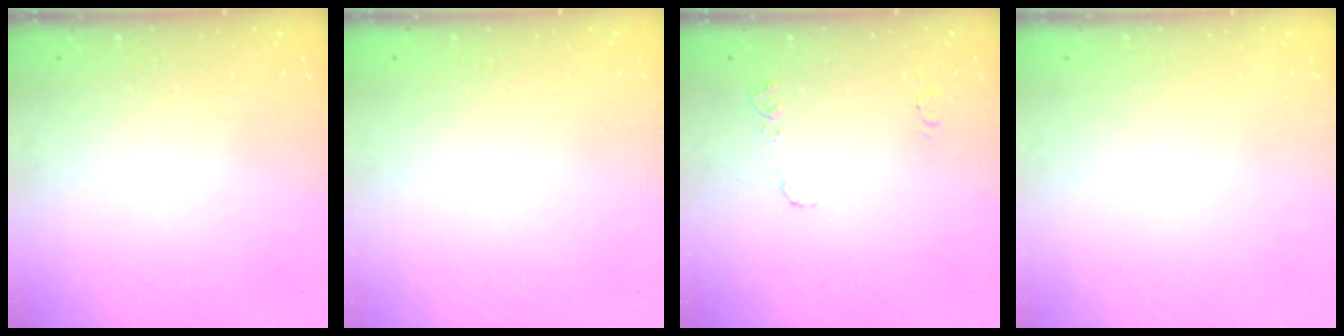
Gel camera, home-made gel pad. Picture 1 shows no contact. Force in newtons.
{"total": 0.0}
{"total": 7.1, "press": 7.0, "slide": 0.7}
{"total": 0.0}